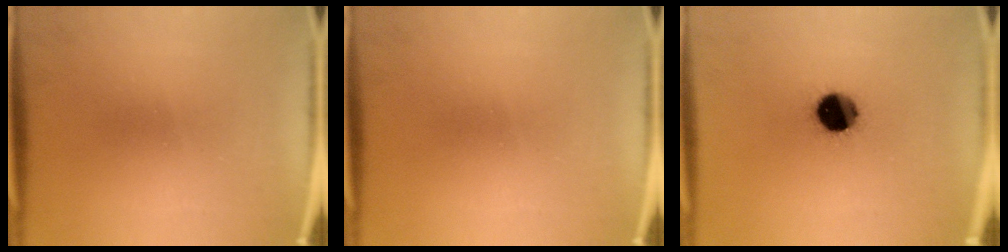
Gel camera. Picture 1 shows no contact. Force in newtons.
{"total": 0.0}
{"total": 10.4}